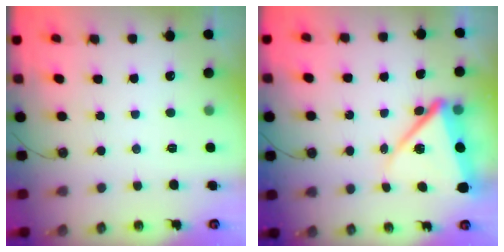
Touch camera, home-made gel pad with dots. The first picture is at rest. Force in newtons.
{"total": 11.9, "press": 11.8, "slide": 1.4}